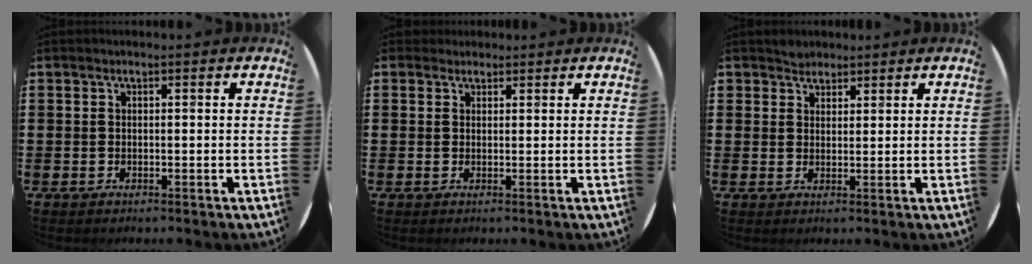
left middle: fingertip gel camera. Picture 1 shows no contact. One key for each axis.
{"total": 1.2, "fx": 1.1, "fy": 0.5, "fz": -0.1, "tx": 0.007, "ty": 0.001, "tz": 0.020}
{"total": 2.2, "fx": 2.0, "fy": 0.9, "fz": -0.2, "tx": 0.009, "ty": 0.000, "tz": 0.038}